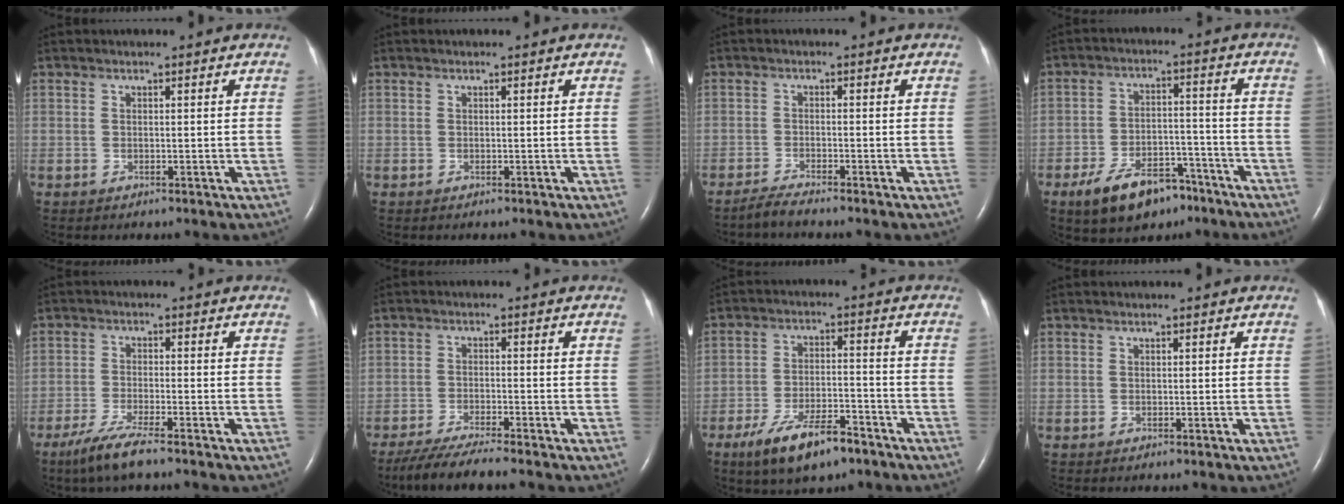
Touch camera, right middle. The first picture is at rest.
{"total": 0.0}
{"total": 2.2, "force": [-2.1, -0.4, 0.6], "torque": [-0.021, -0.009, -0.044]}
{"total": 10.6, "force": [-7.2, 5.2, 5.9], "torque": [-0.105, 0.008, -0.113]}
{"total": 5.5, "force": [-4.0, 0.1, 3.8], "torque": [-0.090, -0.018, -0.078]}
{"total": 6.8, "force": [-5.9, -0.6, 3.4], "torque": [-0.056, -0.026, -0.103]}
{"total": 10.0, "force": [-6.7, 3.1, 6.7], "torque": [-0.124, -0.008, -0.113]}
{"total": 0.0}